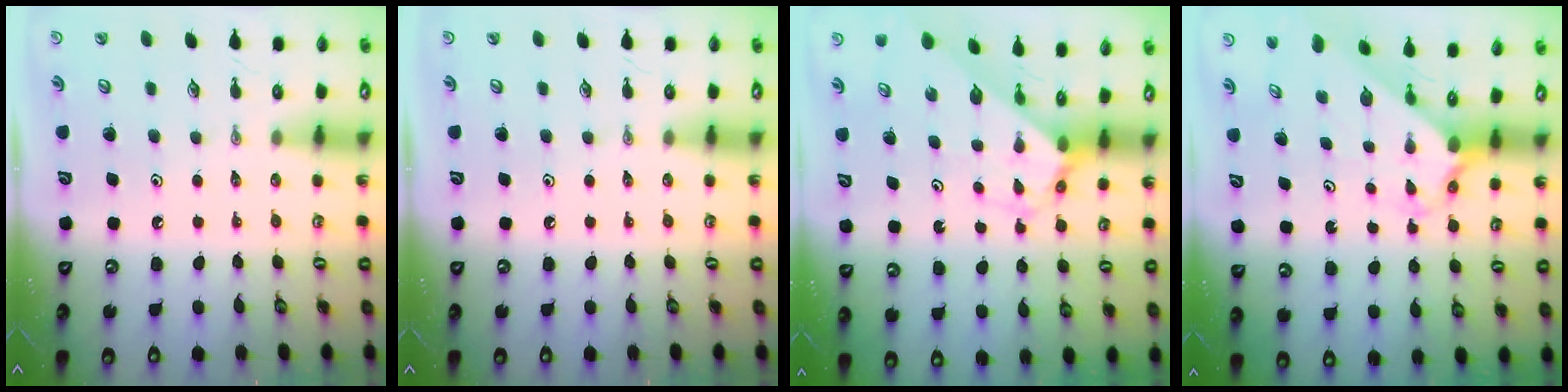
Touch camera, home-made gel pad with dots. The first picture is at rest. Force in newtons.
{"total": 0.0}
{"total": 2.7, "press": 2.7, "slide": 0.2}
{"total": 2.3, "press": 2.3, "slide": 0.2}